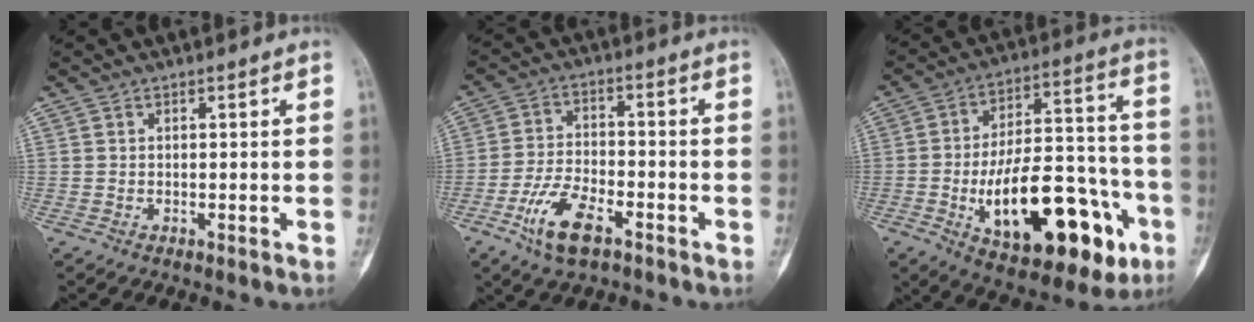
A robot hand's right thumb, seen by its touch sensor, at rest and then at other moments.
{"total": 9.7, "force": [-5.2, 4.3, 7.0], "torque": [-0.140, 0.019, -0.097]}
{"total": 26.9, "force": [-9.8, 11.7, 22.2], "torque": [-0.321, 0.042, -0.132]}